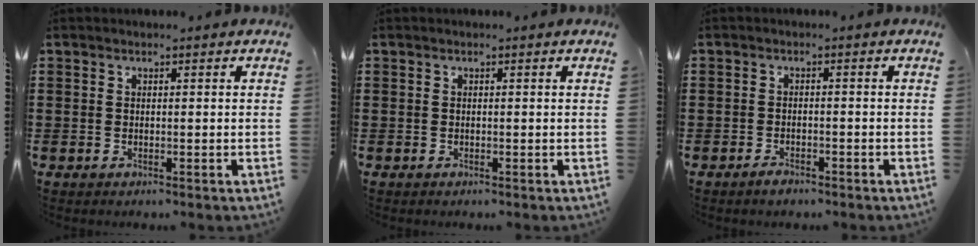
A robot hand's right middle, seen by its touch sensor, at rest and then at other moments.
{"total": 0.0}
{"total": 1.6, "force": [-1.4, 0.5, 0.6], "torque": [-0.014, -0.004, -0.026]}